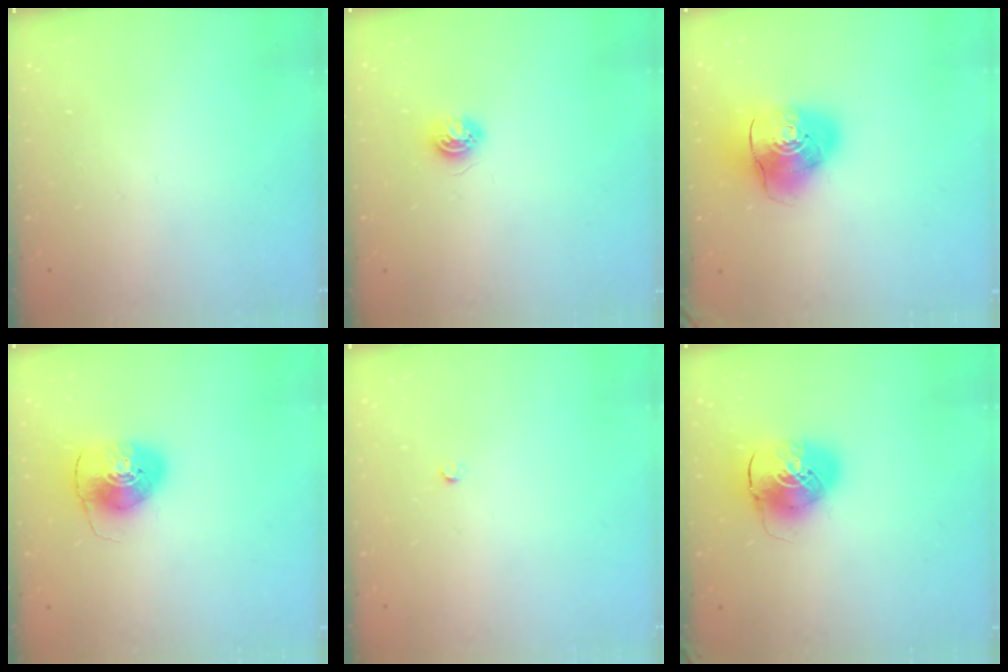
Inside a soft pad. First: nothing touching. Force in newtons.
{"total": 4.5, "press": 4.5, "slide": 0.6}
{"total": 12.8, "press": 12.6, "slide": 2.1}
{"total": 8.6, "press": 8.5, "slide": 1.1}
{"total": 2.2, "press": 2.2, "slide": 0.3}
{"total": 10.5, "press": 10.4, "slide": 1.8}